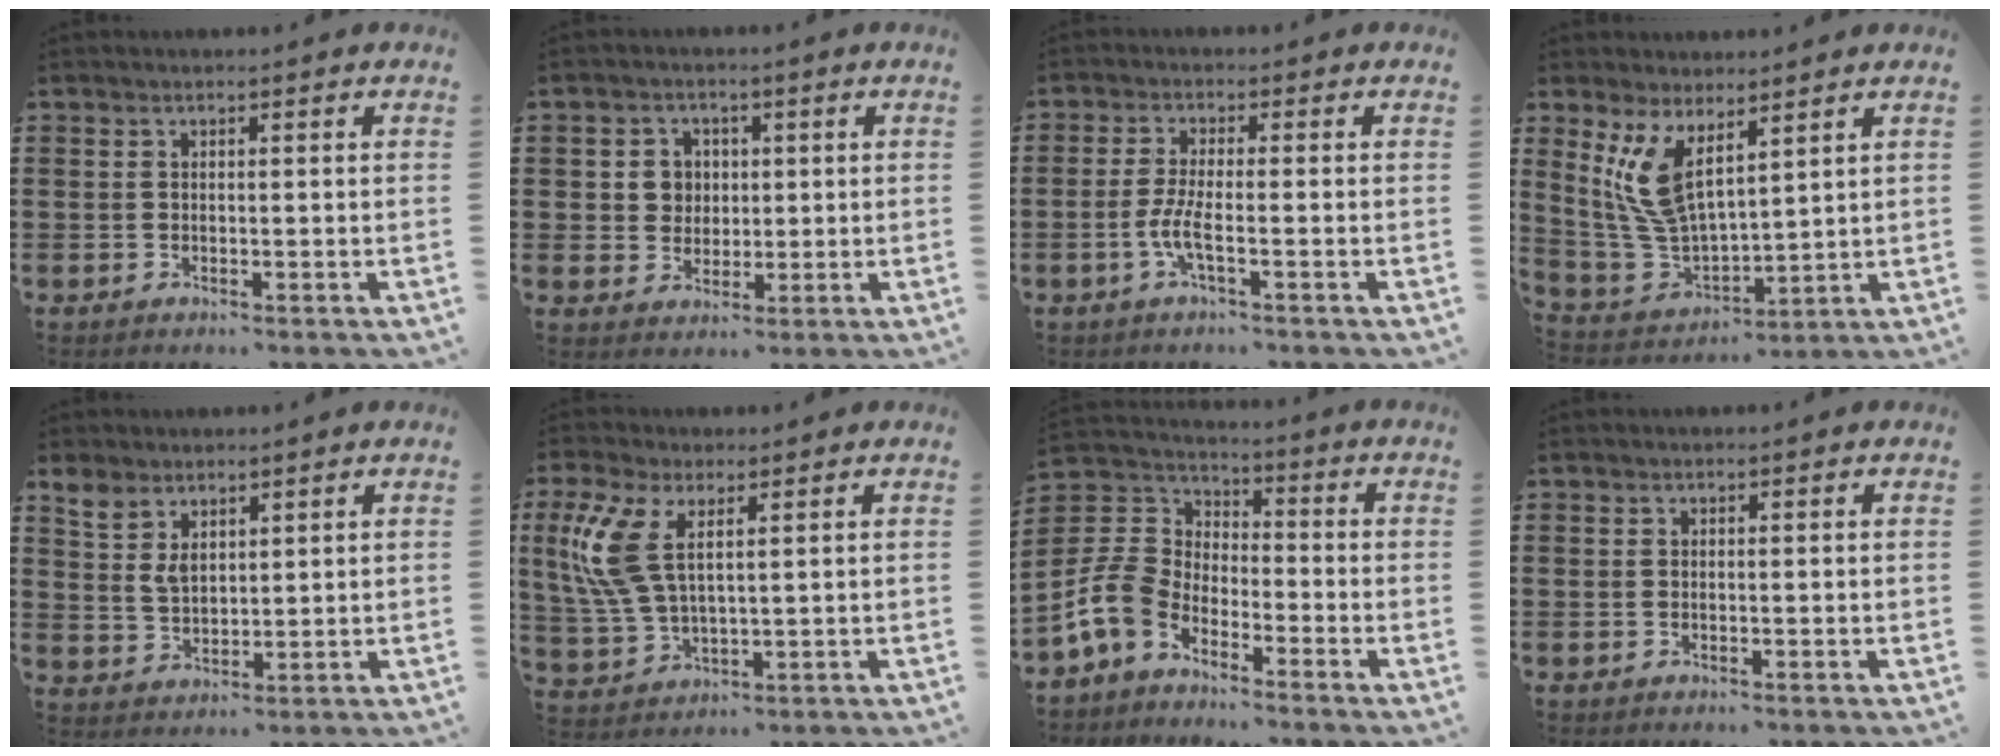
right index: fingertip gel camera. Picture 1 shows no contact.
{"total": 3.8, "force": [0.5, 3.6, 1.0], "torque": [-0.035, 0.011, 0.006]}
{"total": 4.4, "force": [-1.7, 0.6, 4.0], "torque": [-0.096, -0.011, -0.040]}
{"total": 9.0, "force": [4.4, 4.0, 6.8], "torque": [-0.179, -0.021, 0.076]}
{"total": 4.4, "force": [2.7, 2.5, 2.4], "torque": [-0.058, 0.008, 0.050]}
{"total": 8.0, "force": [2.9, 3.6, 6.5], "torque": [-0.170, -0.002, 0.045]}
{"total": 7.3, "force": [-4.4, 4.7, 3.2], "torque": [-0.120, -0.001, -0.101]}
{"total": 0.0}